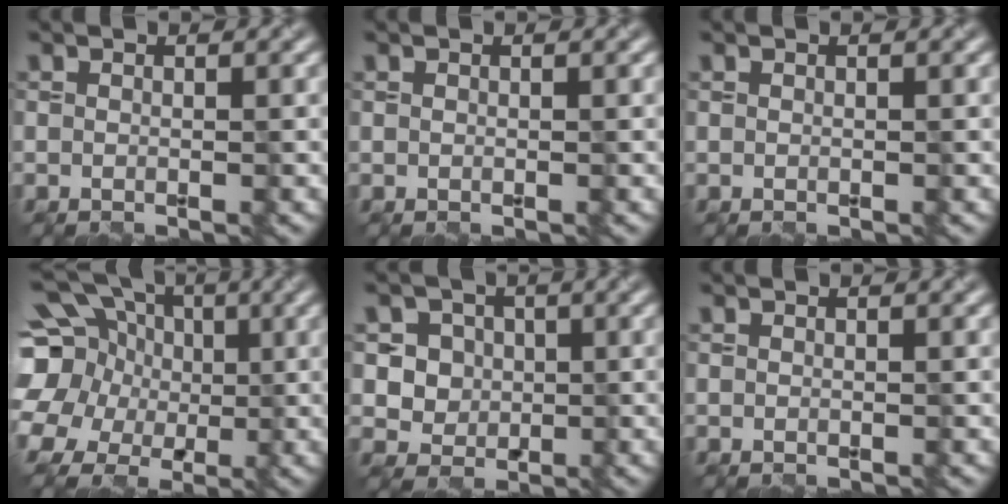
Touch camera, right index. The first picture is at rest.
{"total": 0.0}
{"total": 0.0}
{"total": 17.3, "force": [4.1, 15.0, 7.7], "torque": [-0.216, 0.035, 0.050]}
{"total": 4.6, "force": [1.1, 4.2, 1.6], "torque": [-0.018, 0.003, 0.020]}
{"total": 0.0}